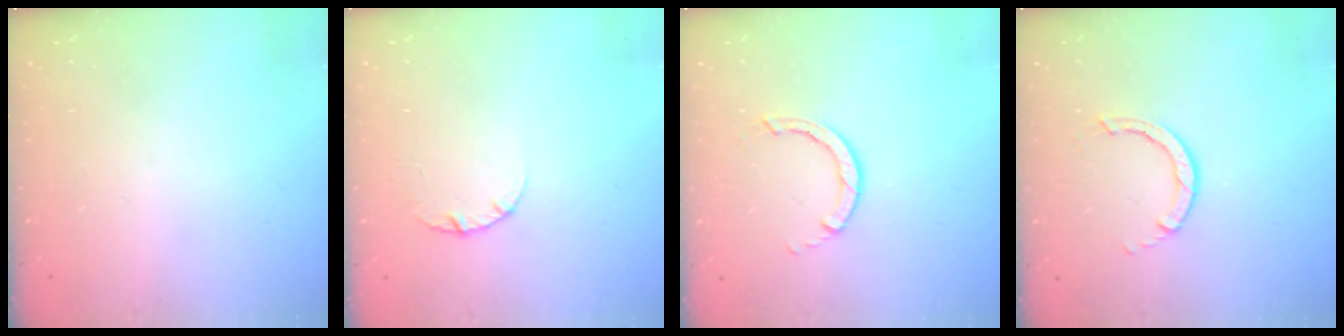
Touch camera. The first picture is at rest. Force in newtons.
{"total": 2.6, "press": 2.6, "slide": 0.3}
{"total": 2.8, "press": 2.8, "slide": 0.3}
{"total": 2.8, "press": 2.8, "slide": 0.3}